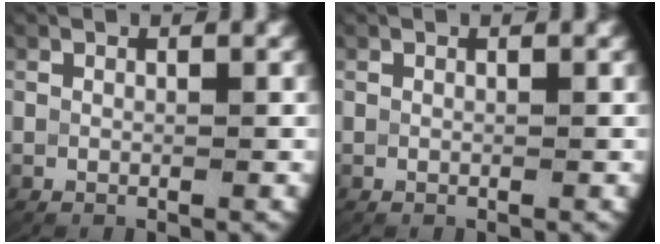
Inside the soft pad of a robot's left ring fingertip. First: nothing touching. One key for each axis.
{"total": 0.0}